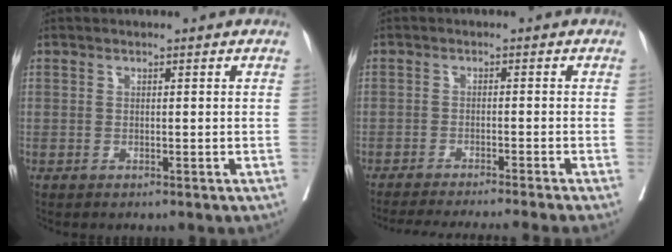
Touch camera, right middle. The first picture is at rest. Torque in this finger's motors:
{"motor_torque": [0.38, -0.47, 0.15, 0.04]}